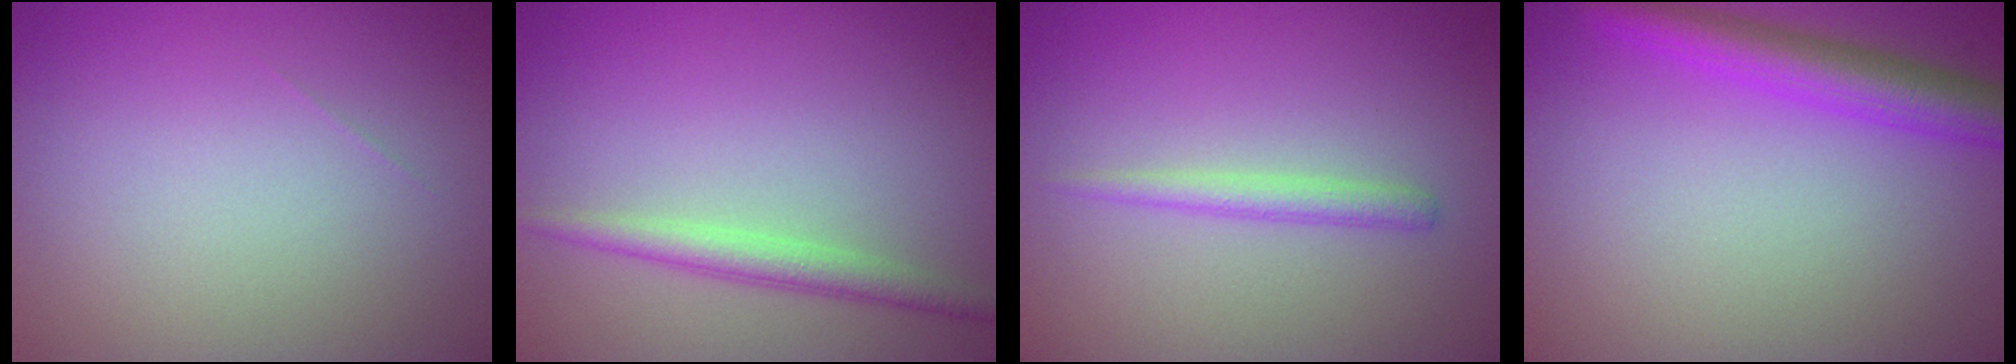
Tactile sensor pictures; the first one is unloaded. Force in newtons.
{"total": 2.4, "press": 2.4, "slide": 0.0}
{"total": 1.5, "press": 1.5, "slide": 0.1}
{"total": 4.3, "press": 4.3, "slide": 0.2}